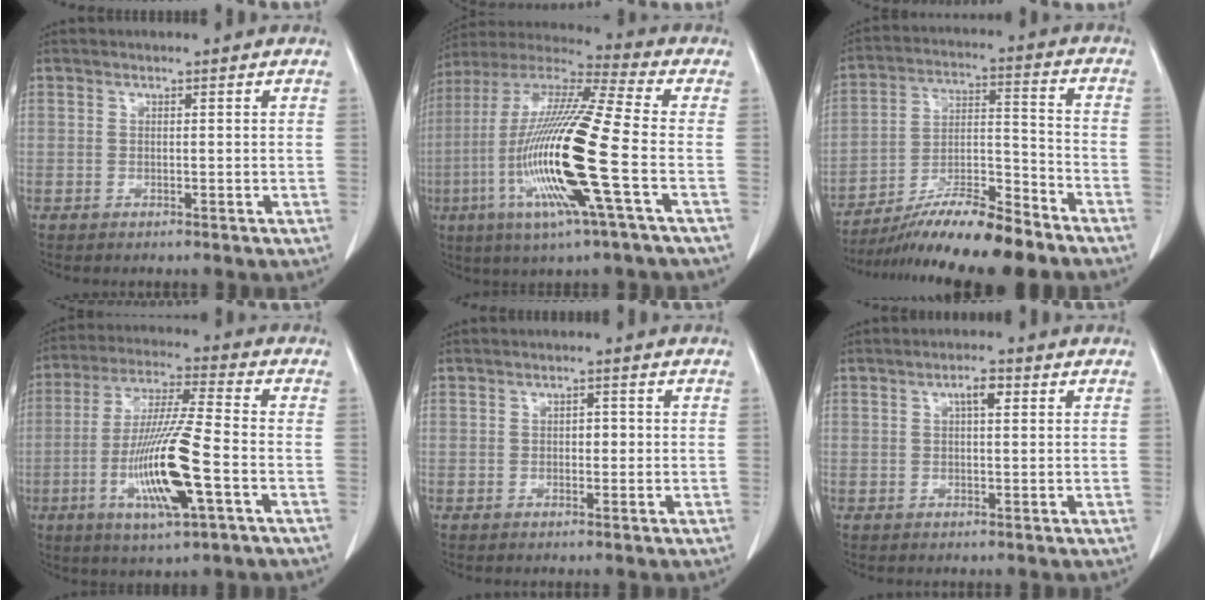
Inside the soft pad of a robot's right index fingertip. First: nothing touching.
{"total": 20.6, "force": [-5.2, 0.3, 20.0], "torque": [-0.423, -0.023, -0.110]}
{"total": 14.5, "force": [-12.1, 0.7, 7.9], "torque": [-0.135, -0.001, -0.211]}
{"total": 14.9, "force": [-4.5, 1.0, 14.2], "torque": [-0.282, -0.017, -0.082]}
{"total": 1.4, "force": [-0.1, 0.9, 1.1], "torque": [-0.011, 0.004, -0.002]}
{"total": 1.3, "force": [0.6, 0.2, 1.1], "torque": [-0.020, 0.001, 0.008]}